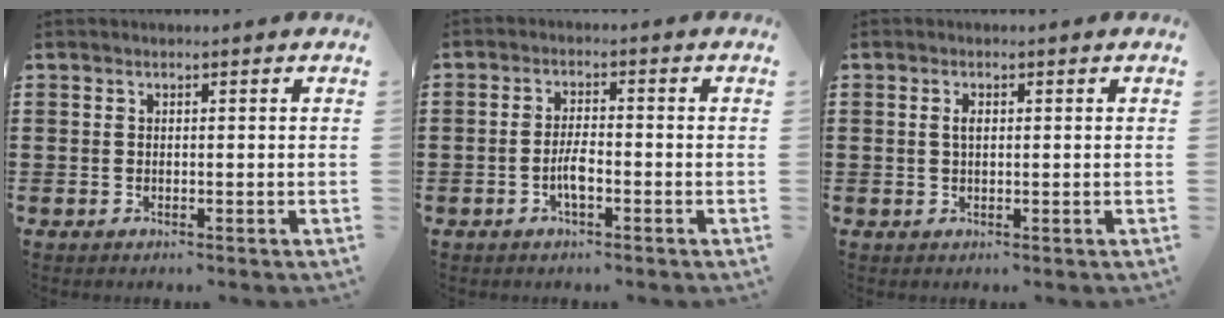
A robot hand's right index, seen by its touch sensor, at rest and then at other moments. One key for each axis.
{"total": 3.7, "fx": -1.4, "fy": 1.2, "fz": 3.2, "tx": -0.077, "ty": -0.001, "tz": -0.032}
{"total": 1.5, "fx": 0.3, "fy": 0.7, "fz": 1.3, "tx": -0.028, "ty": 0.005, "tz": 0.003}